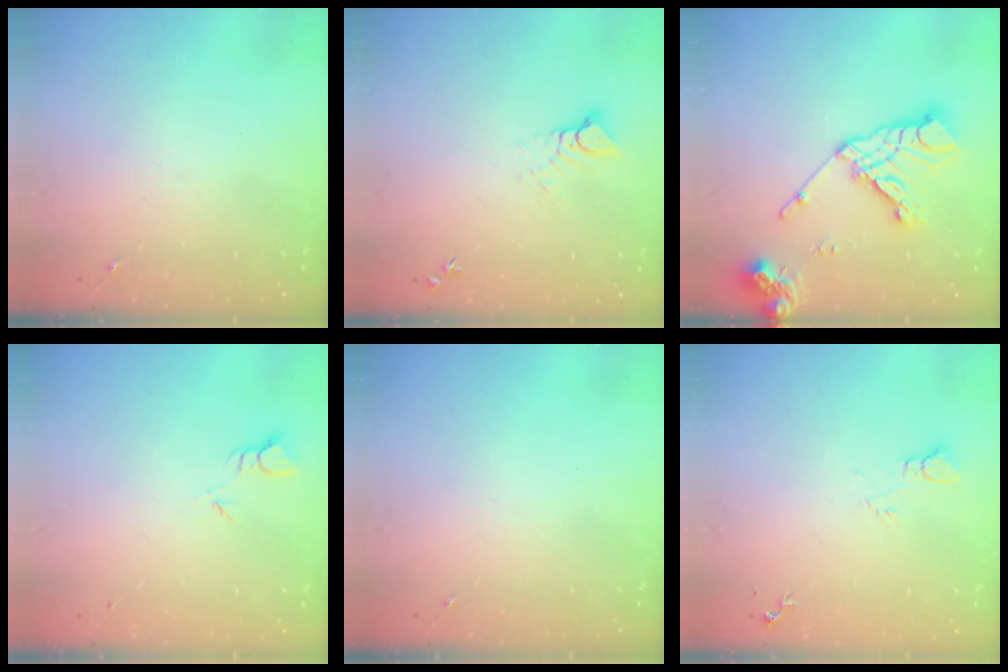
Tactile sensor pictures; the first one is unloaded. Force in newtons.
{"total": 5.0, "press": 5.0, "slide": 0.2}
{"total": 16.5, "press": 16.4, "slide": 2.2}
{"total": 1.8, "press": 1.8, "slide": 0.0}
{"total": 0.0}
{"total": 4.6, "press": 4.6, "slide": 0.6}